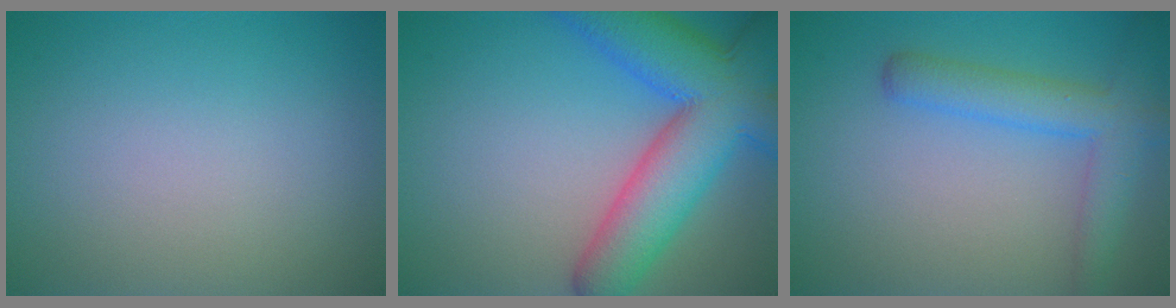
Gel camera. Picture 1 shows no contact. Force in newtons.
{"total": 10.7, "press": 10.7, "slide": 0.5}
{"total": 4.3, "press": 4.3, "slide": 0.2}